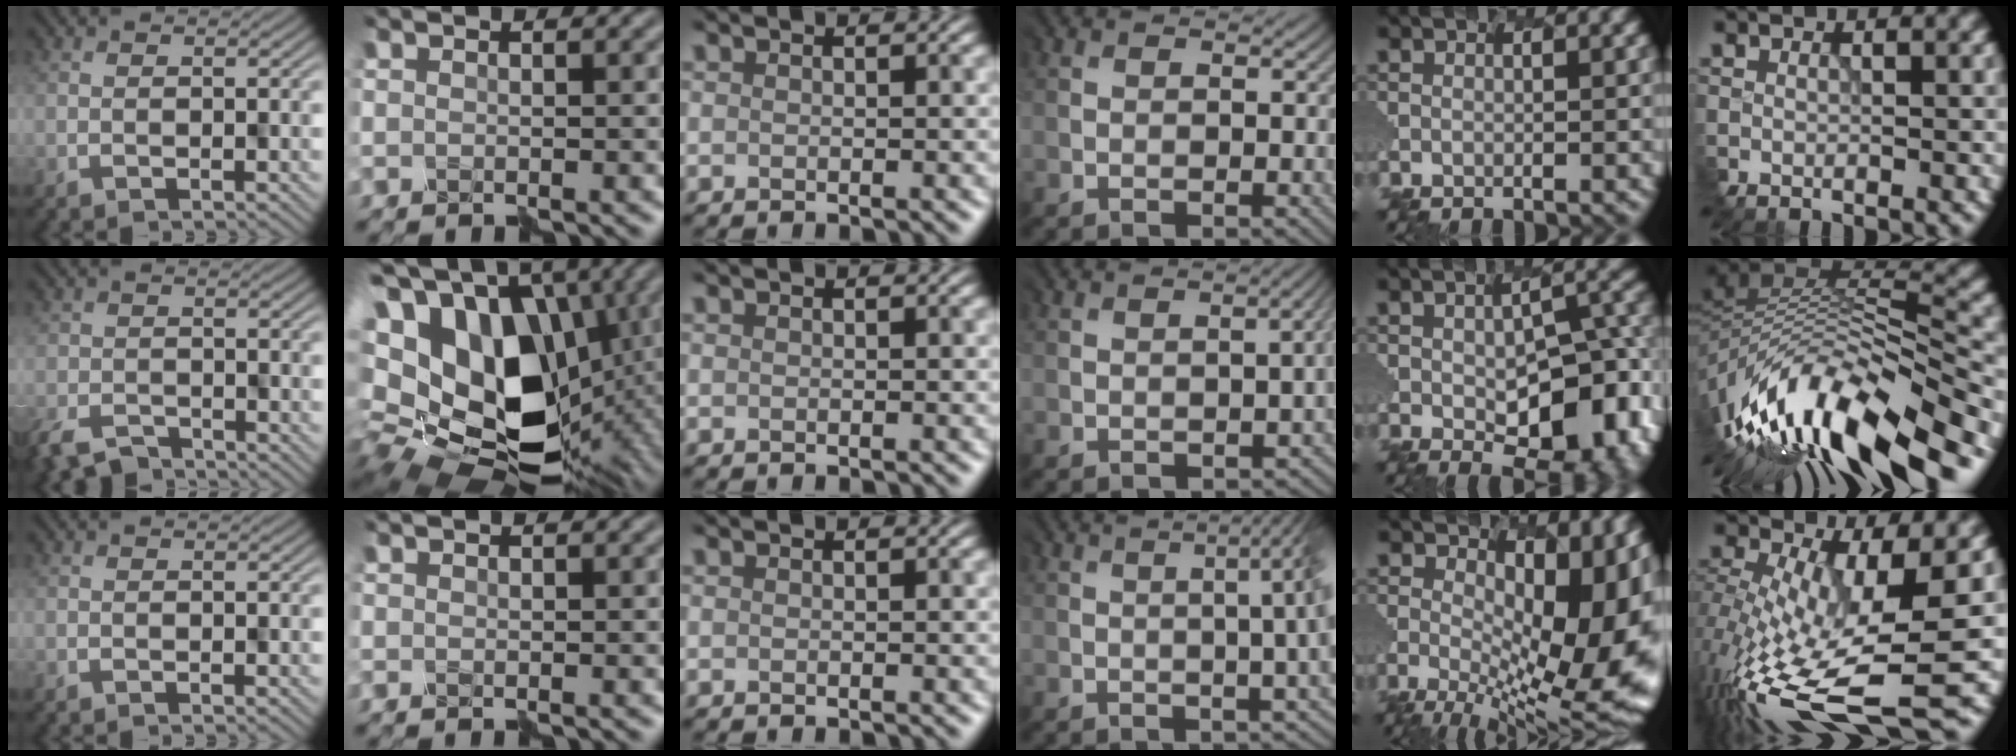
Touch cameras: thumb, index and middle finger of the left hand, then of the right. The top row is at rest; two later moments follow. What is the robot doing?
{"motion": "disassemble", "object": "hinged jar"}